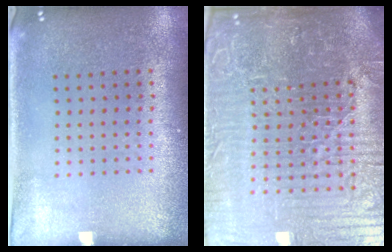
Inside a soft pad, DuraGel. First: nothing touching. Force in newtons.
{"total": 8.0, "press": 7.1, "slide": 3.6}